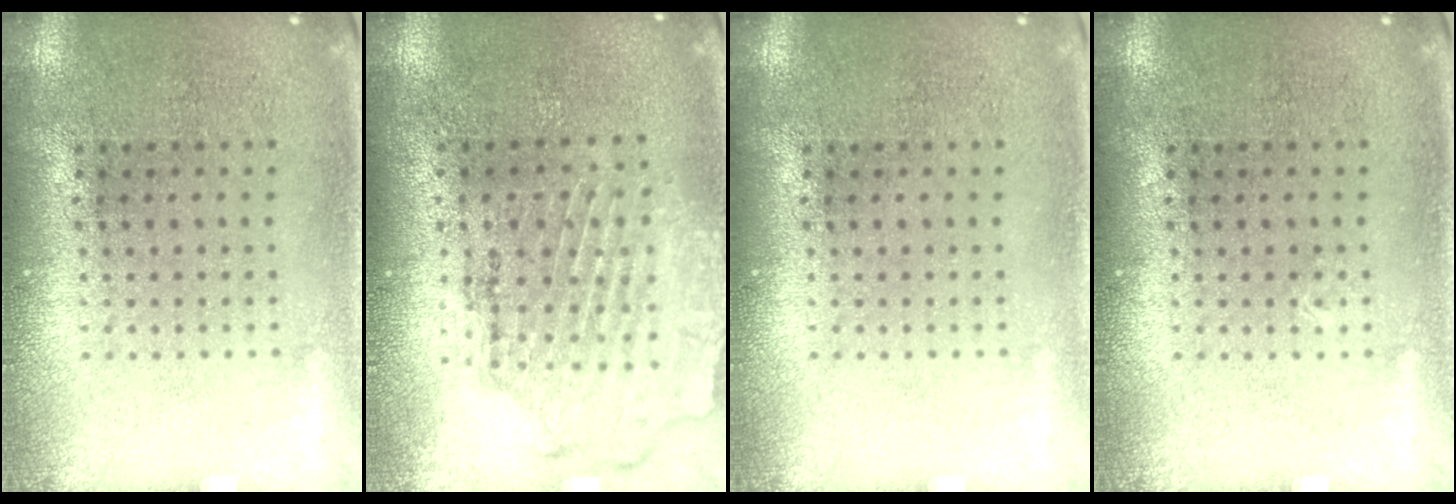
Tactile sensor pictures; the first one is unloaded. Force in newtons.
{"total": 1.8, "press": 1.7, "slide": 0.6}
{"total": 0.0}
{"total": 0.0}